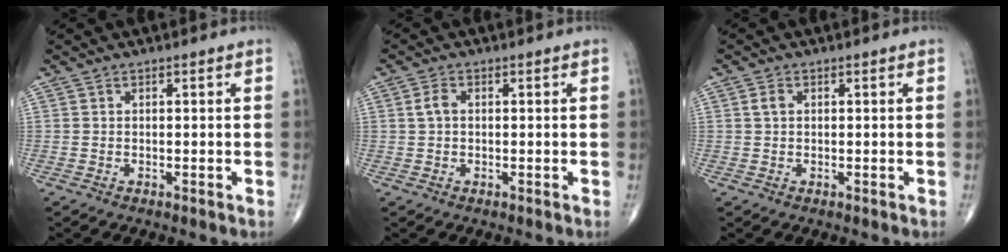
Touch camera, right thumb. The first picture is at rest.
{"total": 2.2, "force": [0.3, 1.4, 1.7], "torque": [-0.037, 0.006, 0.003]}
{"total": 1.5, "force": [0.3, 1.0, 1.0], "torque": [-0.020, 0.004, 0.006]}